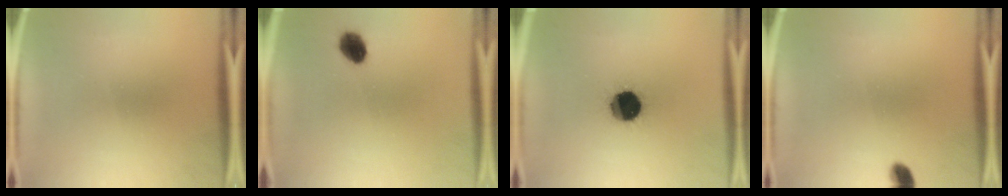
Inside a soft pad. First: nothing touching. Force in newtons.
{"total": 5.3}
{"total": 14.6}
{"total": 2.9}